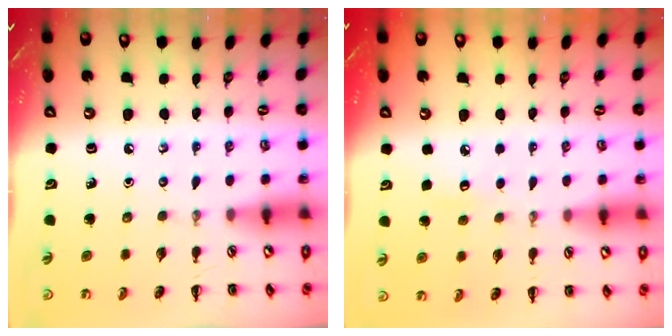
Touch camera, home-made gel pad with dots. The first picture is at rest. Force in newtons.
{"total": 5.1, "press": 4.9, "slide": 1.3}